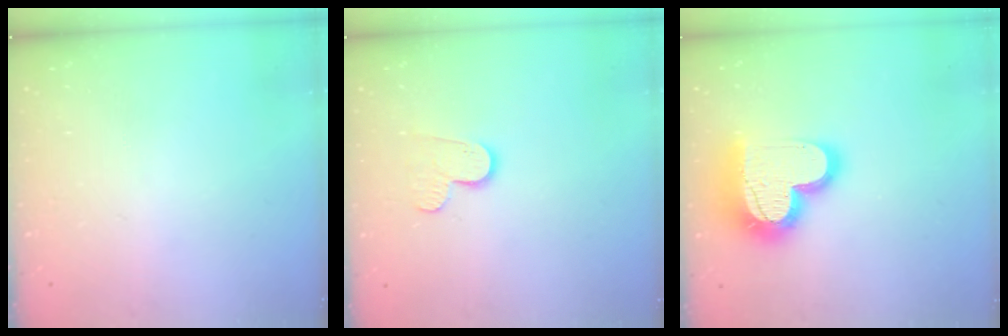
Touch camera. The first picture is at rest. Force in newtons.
{"total": 7.8, "press": 7.7, "slide": 0.6}
{"total": 21.1, "press": 21.0, "slide": 1.9}